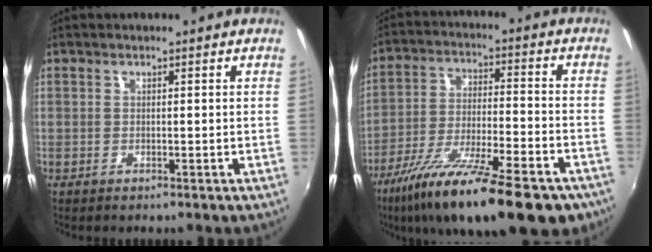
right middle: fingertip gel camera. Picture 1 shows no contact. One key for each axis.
{"total": 24.4, "fx": -16.9, "fy": 6.3, "fz": 16.5, "tx": -0.283, "ty": -0.062, "tz": -0.260}